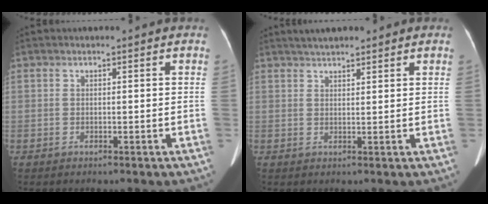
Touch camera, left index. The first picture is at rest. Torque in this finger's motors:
{"motor_torque": [0.27, -1.54, 0.21, 0.07]}